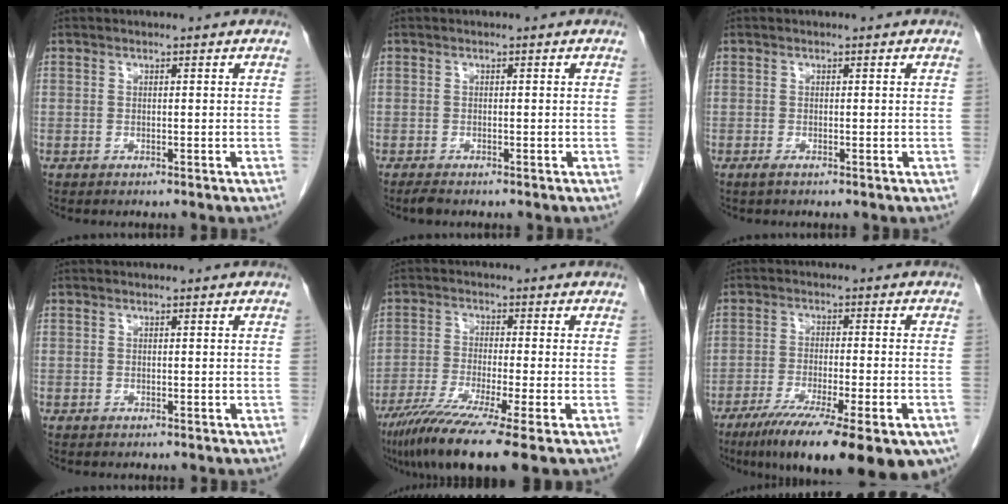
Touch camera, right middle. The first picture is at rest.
{"total": 1.1, "force": [-0.9, 0.2, 0.5], "torque": [-0.018, -0.004, -0.016]}
{"total": 0.7, "force": [-0.4, 0.0, 0.5], "torque": [-0.012, -0.002, -0.008]}
{"total": 0.0}
{"total": 12.0, "force": [-7.8, -0.6, 9.1], "torque": [-0.162, -0.034, -0.129]}
{"total": 21.8, "force": [-14.8, 3.7, 15.6], "torque": [-0.182, -0.041, -0.212]}